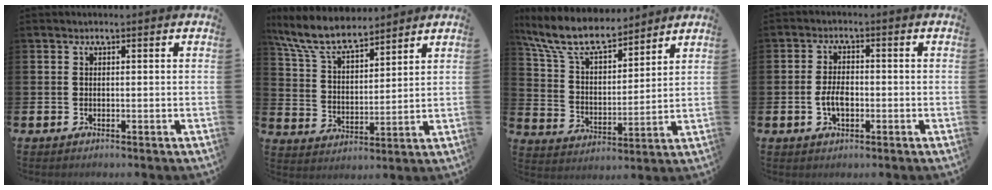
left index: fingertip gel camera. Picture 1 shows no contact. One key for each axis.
{"total": 9.1, "fx": 8.1, "fy": 2.3, "fz": 3.3, "tx": -0.101, "ty": -0.036, "tz": 0.149}
{"total": 10.4, "fx": 8.9, "fy": 3.1, "fz": 4.2, "tx": -0.124, "ty": -0.045, "tz": 0.161}
{"total": 3.5, "fx": -0.6, "fy": 2.0, "fz": 2.9, "tx": -0.044, "ty": 0.001, "tz": -0.013}